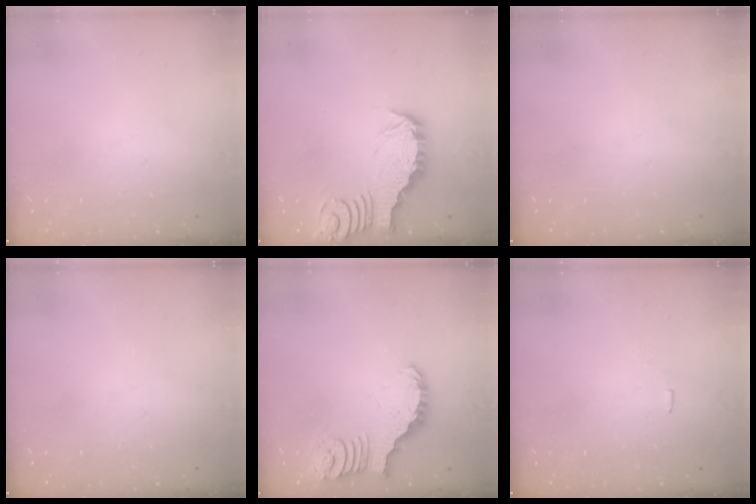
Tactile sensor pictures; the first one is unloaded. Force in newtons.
{"total": 3.2, "press": 3.2, "slide": 0.4}
{"total": 0.0}
{"total": 0.0}
{"total": 2.6, "press": 2.6, "slide": 0.5}
{"total": 4.0, "press": 4.0, "slide": 0.4}